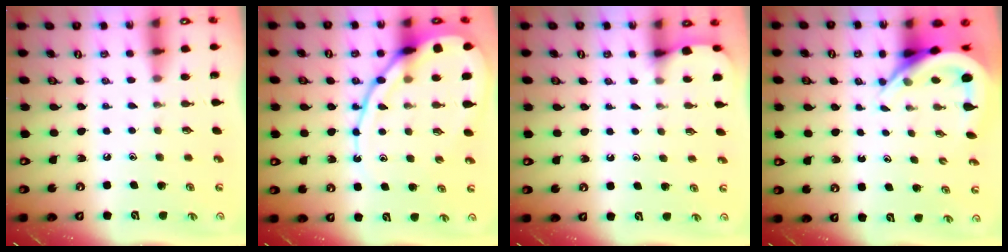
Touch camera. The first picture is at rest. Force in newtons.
{"total": 13.7, "press": 13.6, "slide": 1.1}
{"total": 3.0, "press": 2.9, "slide": 0.3}
{"total": 7.5, "press": 7.5, "slide": 1.1}